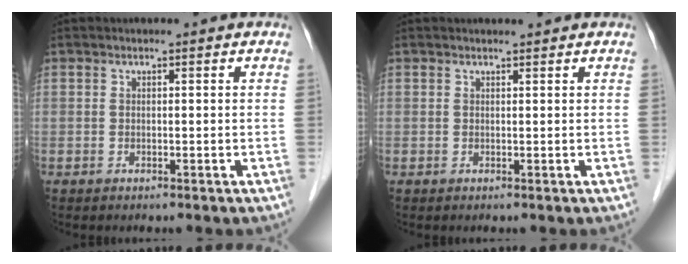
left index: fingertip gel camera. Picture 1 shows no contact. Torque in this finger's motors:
{"motor_torque": [0.04, -0.02, -0.01, -0.01]}